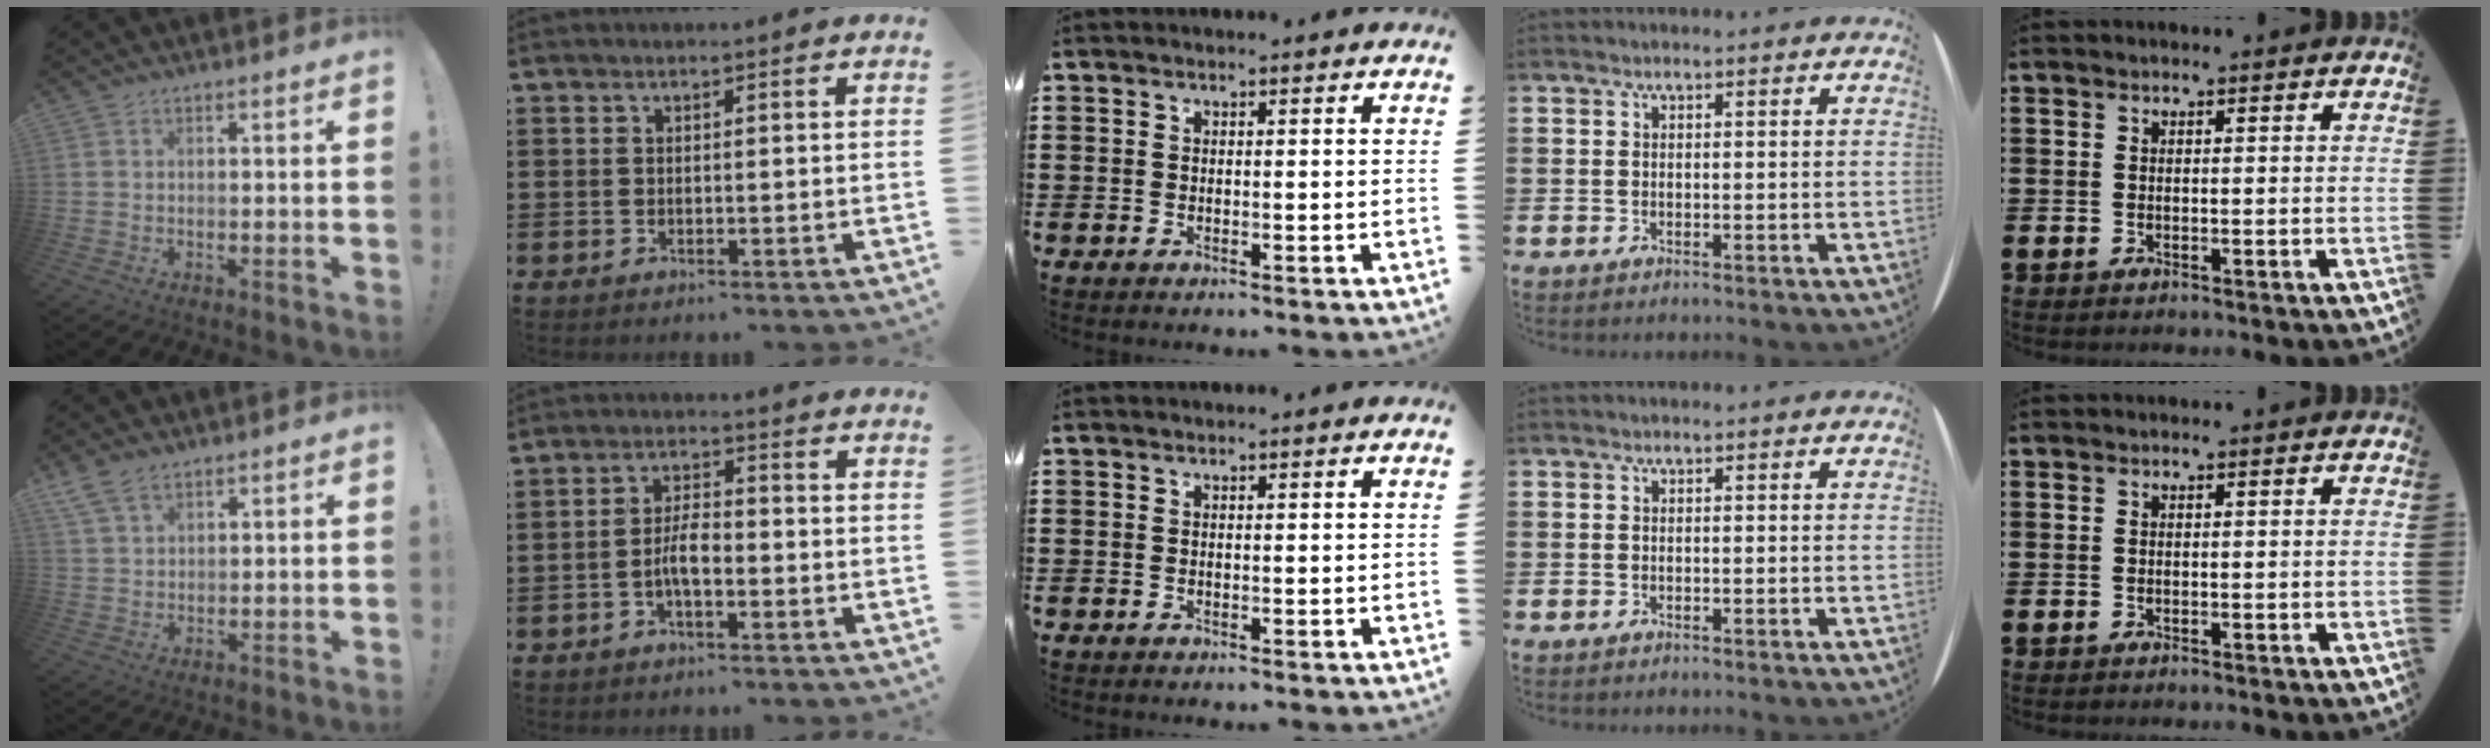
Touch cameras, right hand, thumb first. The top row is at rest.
{"thumb": {"total": 5.6, "force": [4.1, 2.6, 2.7], "torque": [-0.061, -0.012, 0.082]}, "index": {"total": 4.5, "force": [-1.5, 1.6, 4.0], "torque": [-0.083, 0.004, -0.031]}}